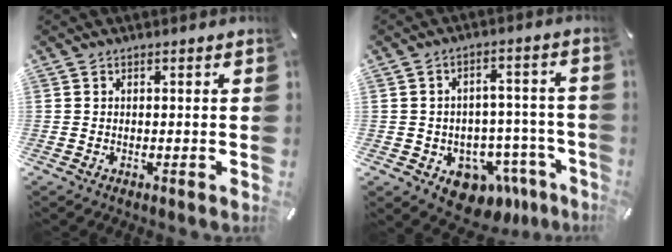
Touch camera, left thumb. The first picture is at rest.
{"total": 10.4, "force": [-6.1, 7.2, 4.5], "torque": [-0.035, 0.041, -0.095]}